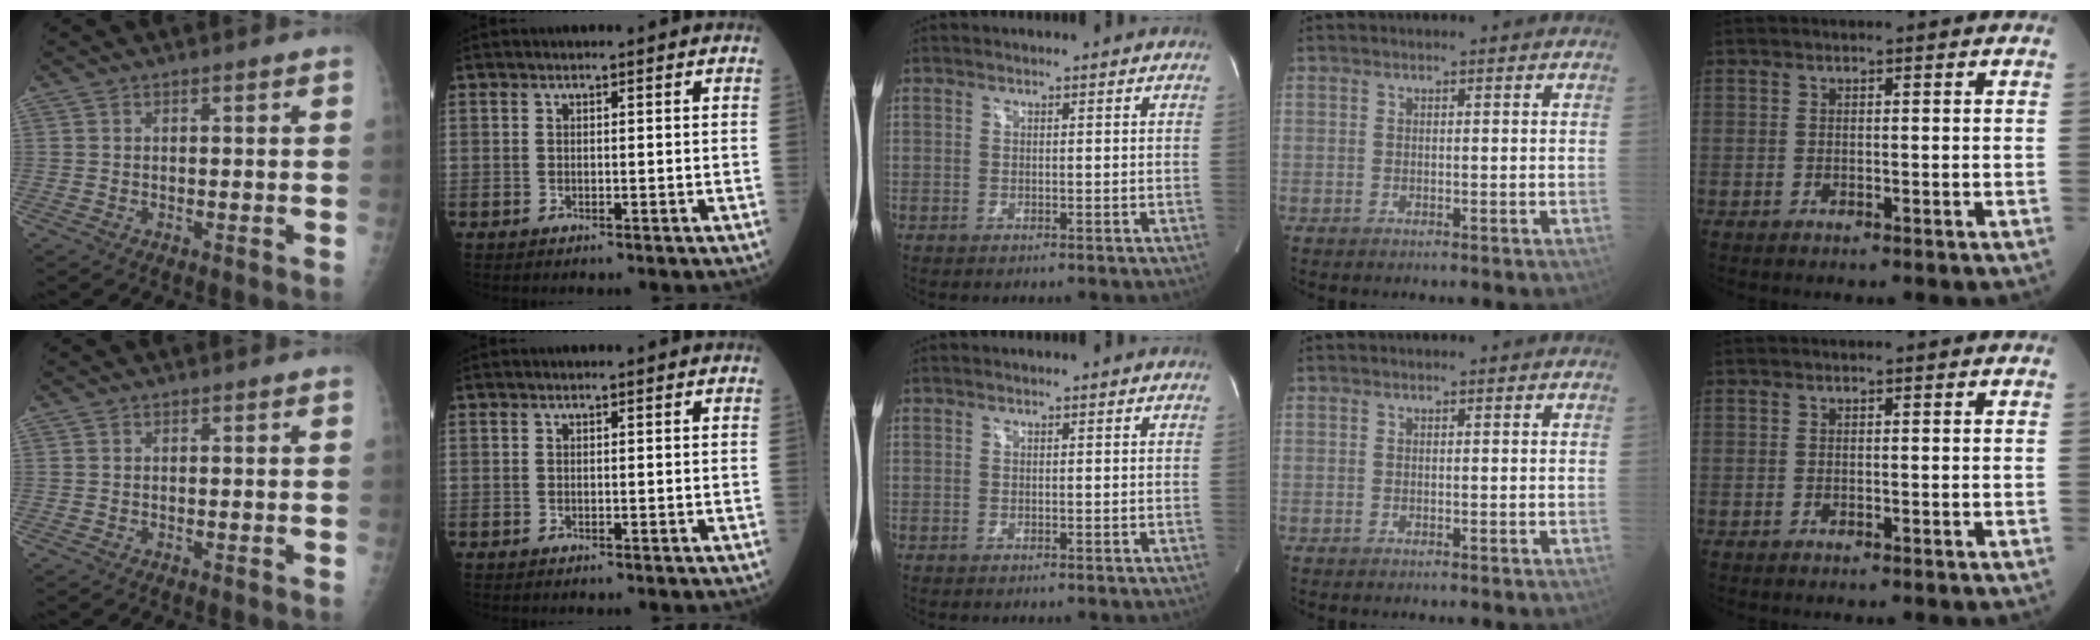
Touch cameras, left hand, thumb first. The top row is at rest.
{}